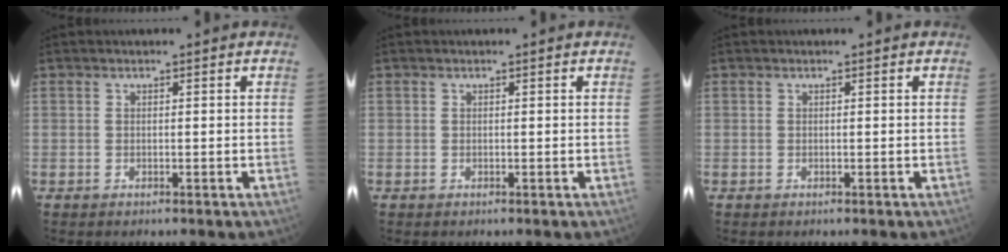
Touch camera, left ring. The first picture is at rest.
{"total": 0.0}
{"total": 0.0}